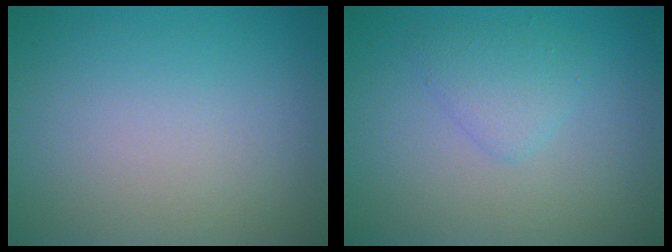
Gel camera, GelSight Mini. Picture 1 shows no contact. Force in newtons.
{"total": 1.8, "press": 1.8, "slide": 0.1}